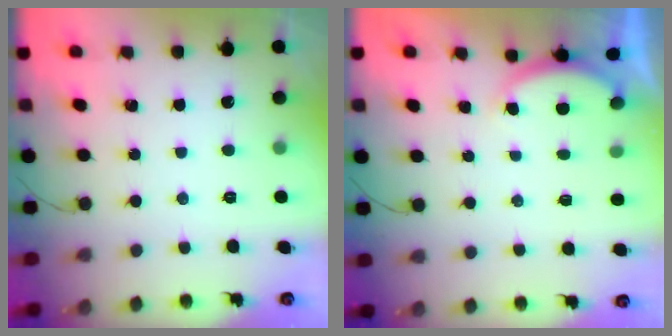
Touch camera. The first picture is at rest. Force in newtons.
{"total": 2.3, "press": 2.2, "slide": 0.6}